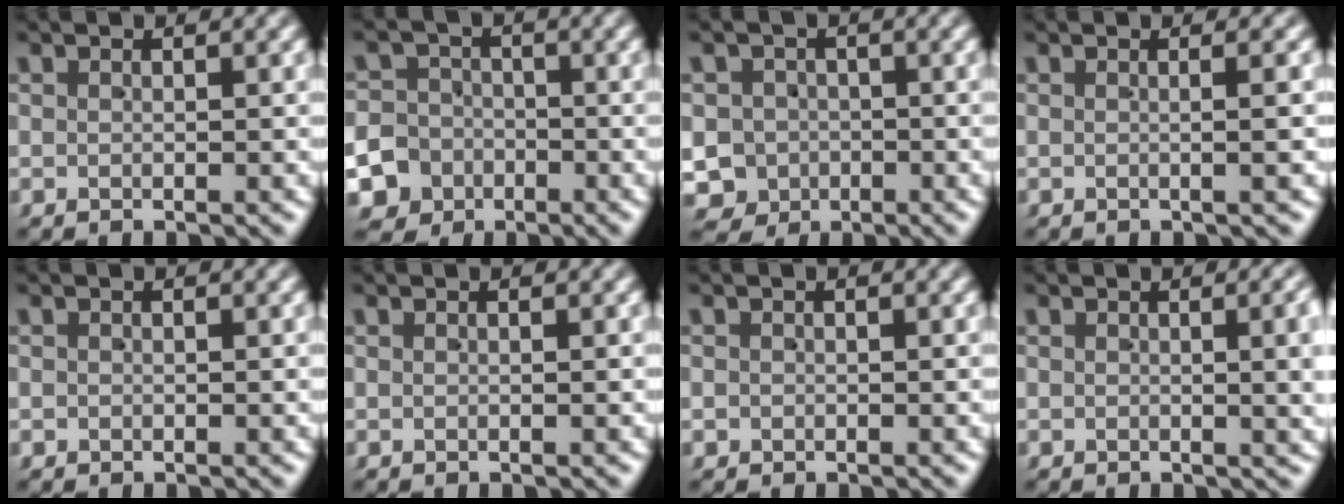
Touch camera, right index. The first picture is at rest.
{"total": 12.8, "force": [-5.6, 11.2, 2.6], "torque": [-0.066, -0.050, -0.100]}
{"total": 10.5, "force": [-2.8, 9.7, 2.9], "torque": [-0.070, -0.041, -0.043]}
{"total": 1.2, "force": [-0.1, -0.8, 0.9], "torque": [-0.015, 0.006, -0.004]}
{"total": 0.0}
{"total": 0.0}
{"total": 0.6, "force": [-0.3, 0.5, 0.0], "torque": [-0.002, -0.004, -0.003]}
{"total": 2.6, "force": [0.5, 0.2, 2.5], "torque": [-0.020, 0.008, 0.004]}